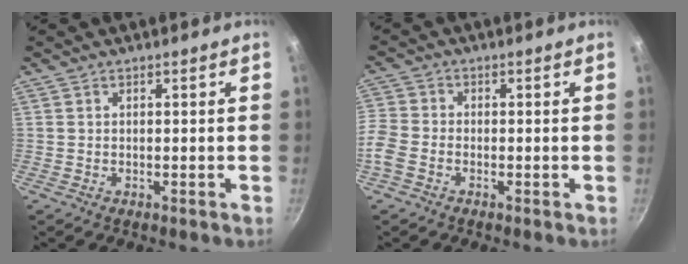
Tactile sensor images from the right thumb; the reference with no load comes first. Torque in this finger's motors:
{"motor_torque": [-0.76, 1.11, 1.44, -0.17, 0.38]}